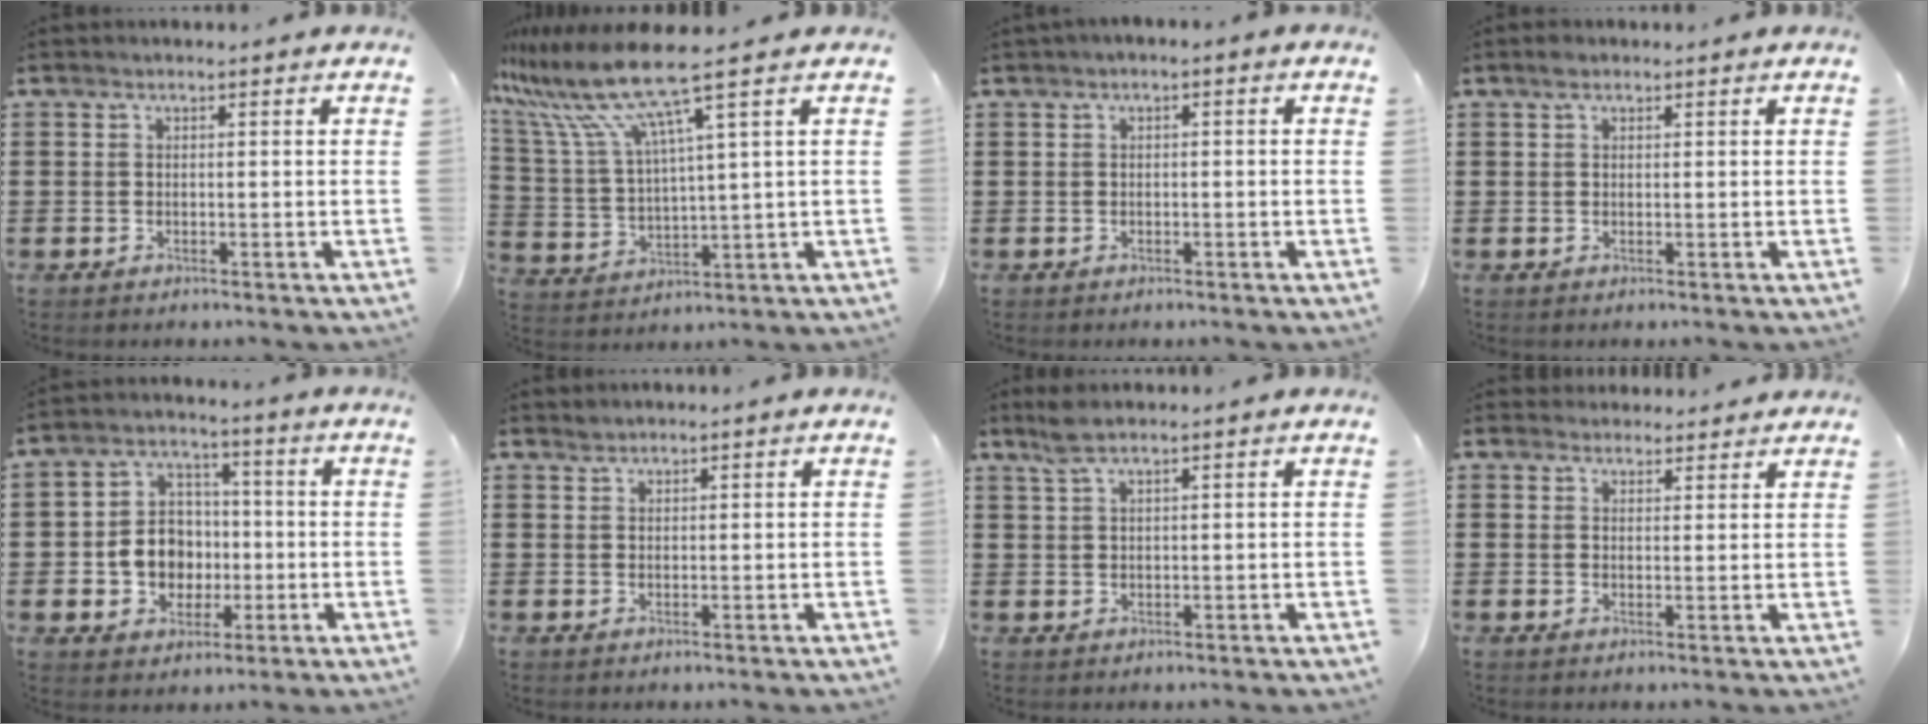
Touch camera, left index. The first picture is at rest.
{"total": 11.6, "force": [7.4, 0.7, 8.9], "torque": [-0.220, -0.041, 0.115]}
{"total": 0.9, "force": [-0.4, 0.2, 0.8], "torque": [-0.014, -0.001, -0.008]}
{"total": 1.3, "force": [0.9, 0.6, 0.7], "torque": [-0.016, 0.005, 0.015]}
{"total": 7.3, "force": [-1.0, 6.6, 3.0], "torque": [-0.058, 0.015, -0.017]}
{"total": 1.0, "force": [1.0, 0.3, 0.0], "torque": [-0.003, 0.000, 0.020]}
{"total": 3.2, "force": [2.2, 0.6, 2.3], "torque": [-0.049, 0.002, 0.040]}
{"total": 2.6, "force": [2.5, 0.7, -0.1], "torque": [-0.005, -0.002, 0.049]}